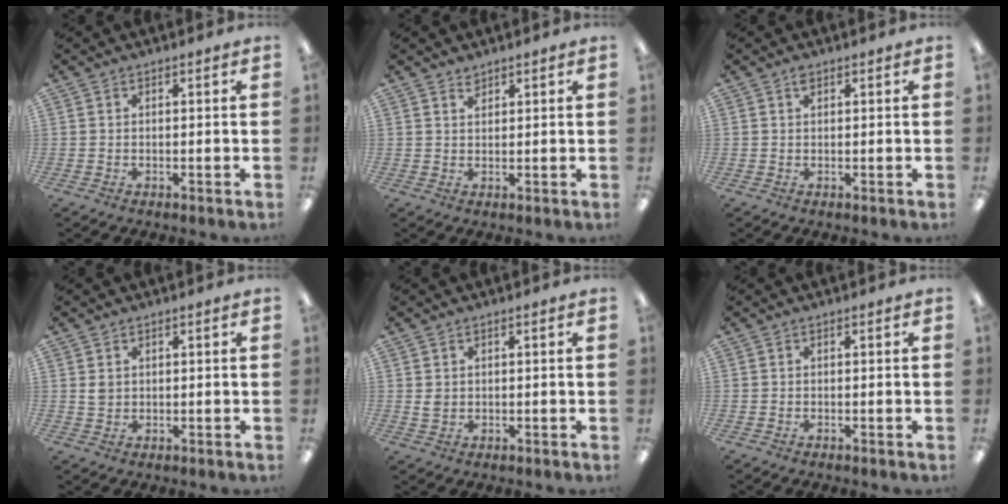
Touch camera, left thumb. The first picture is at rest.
{"total": 1.8, "force": [1.7, 0.7, 0.3], "torque": [0.000, -0.008, 0.031]}
{"total": 1.3, "force": [0.9, 0.6, 0.7], "torque": [-0.009, -0.003, 0.014]}
{"total": 1.9, "force": [0.9, 1.5, 0.7], "torque": [-0.008, -0.001, 0.014]}
{"total": 1.9, "force": [0.7, 1.5, 1.0], "torque": [-0.020, 0.002, 0.013]}
{"total": 0.0}